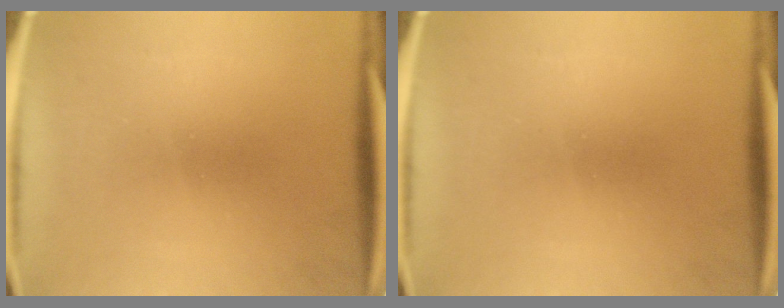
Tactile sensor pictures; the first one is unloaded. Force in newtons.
{"total": 0.0}